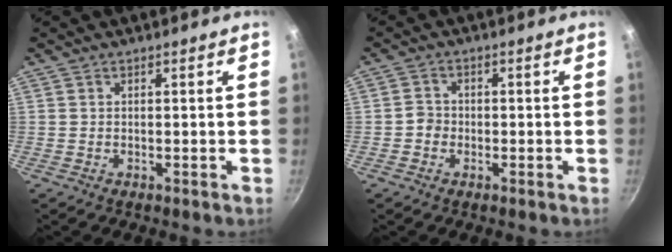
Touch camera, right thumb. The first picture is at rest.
{"total": 2.7, "force": [-0.8, 2.4, 0.8], "torque": [0.001, 0.013, -0.017]}